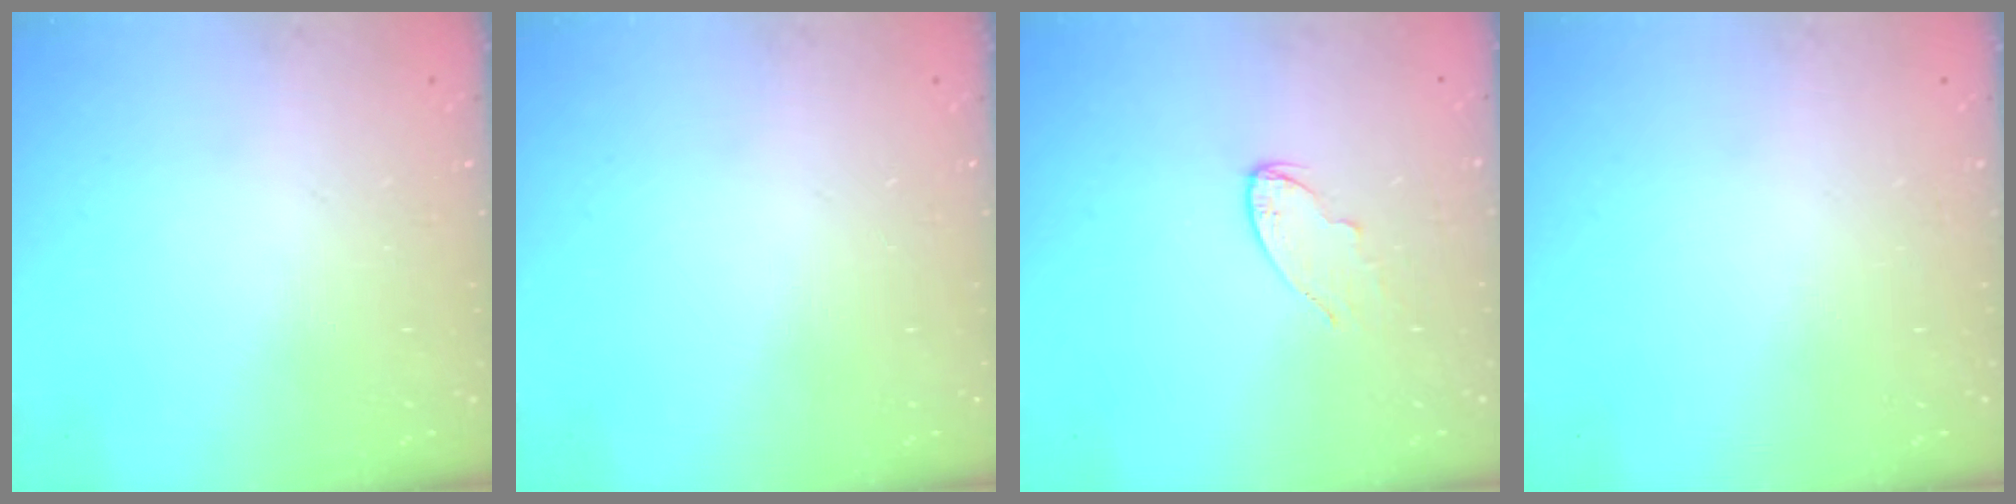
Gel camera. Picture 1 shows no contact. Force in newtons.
{"total": 0.0}
{"total": 4.2, "press": 4.2, "slide": 0.5}
{"total": 0.0}